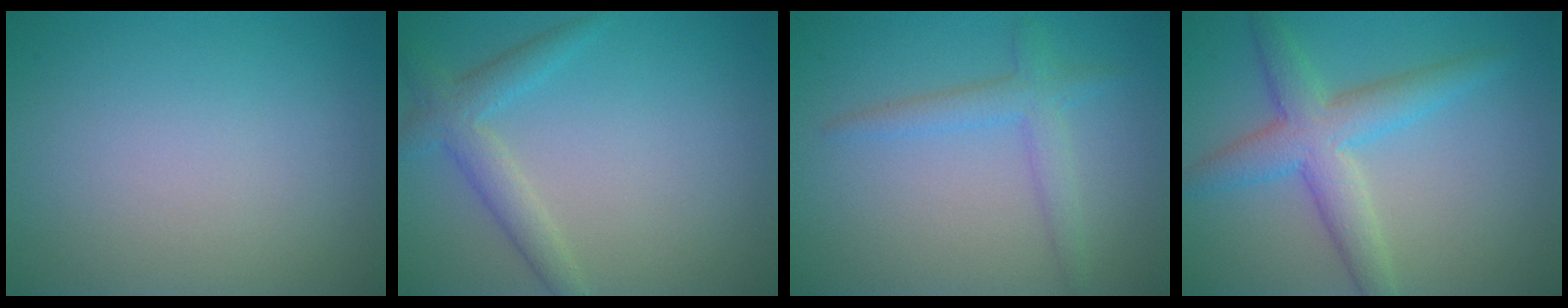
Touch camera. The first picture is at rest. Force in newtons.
{"total": 3.0, "press": 3.0, "slide": 0.3}
{"total": 2.5, "press": 2.5, "slide": 0.1}
{"total": 4.9, "press": 4.9, "slide": 0.1}